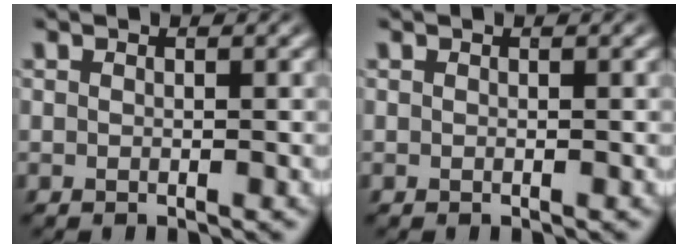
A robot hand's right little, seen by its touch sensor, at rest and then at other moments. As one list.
[{"total": 0.0}]